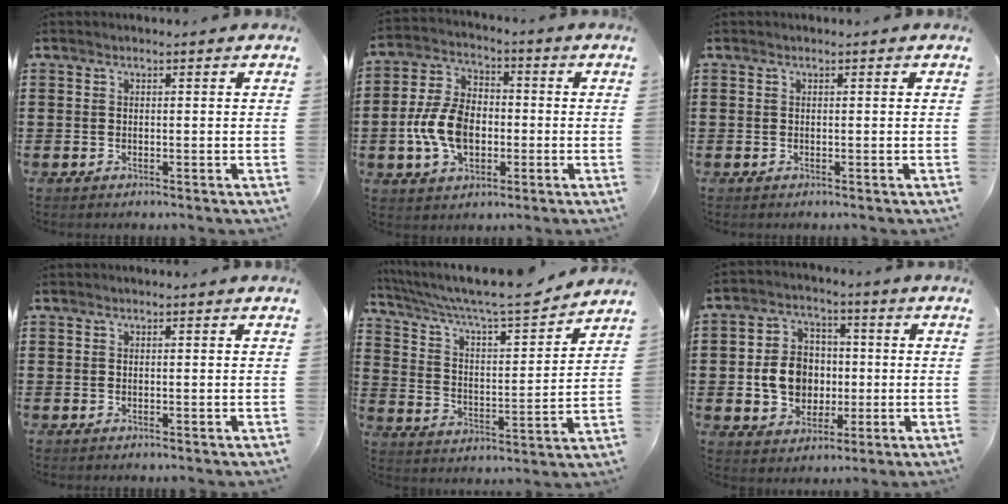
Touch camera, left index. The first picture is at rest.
{"total": 9.5, "force": [-1.9, 6.2, 6.9], "torque": [-0.163, 0.008, -0.040]}
{"total": 0.0}
{"total": 0.0}
{"total": 8.2, "force": [7.2, 0.7, 3.7], "torque": [-0.102, -0.045, 0.119]}
{"total": 8.2, "force": [-0.5, 7.0, 4.1], "torque": [-0.100, 0.016, -0.010]}